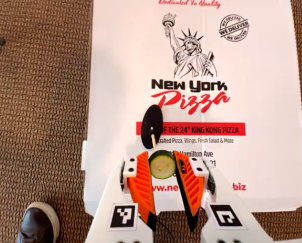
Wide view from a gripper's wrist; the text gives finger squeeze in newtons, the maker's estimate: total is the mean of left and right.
{"total": 7.0, "left": 7.0, "right": 7.0}